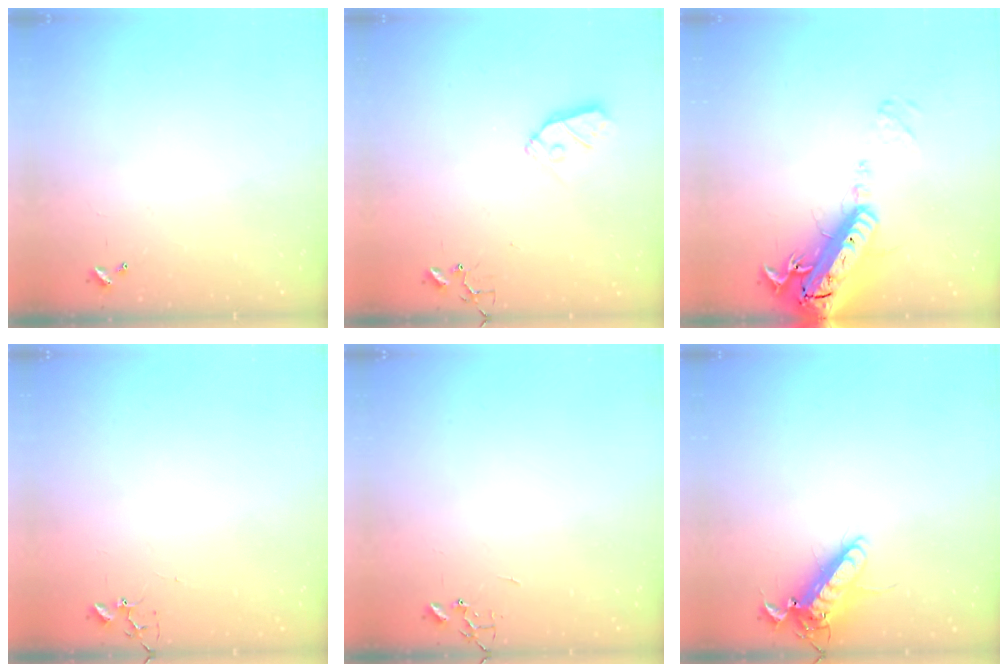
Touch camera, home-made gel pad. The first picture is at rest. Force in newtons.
{"total": 8.2, "press": 8.1, "slide": 0.6}
{"total": 24.5, "press": 24.0, "slide": 5.1}
{"total": 3.9, "press": 3.8, "slide": 0.6}
{"total": 0.0}
{"total": 13.1, "press": 12.9, "slide": 2.4}